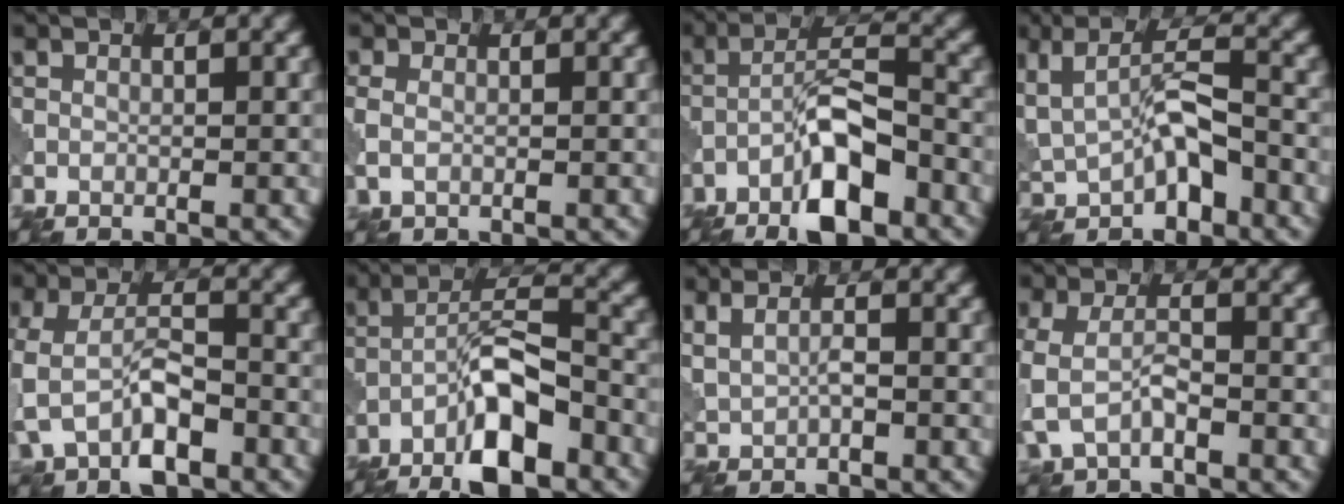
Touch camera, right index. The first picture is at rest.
{"total": 1.8, "force": [-0.1, 1.3, 1.3], "torque": [-0.032, -0.003, -0.001]}
{"total": 7.4, "force": [-4.2, 2.2, 5.7], "torque": [-0.094, 0.014, -0.078]}
{"total": 5.4, "force": [-0.7, 2.5, 4.7], "torque": [-0.081, 0.002, -0.013]}
{"total": 6.5, "force": [-2.3, 3.7, 4.9], "torque": [-0.109, -0.006, -0.046]}
{"total": 8.2, "force": [-4.9, 2.2, 6.2], "torque": [-0.100, 0.015, -0.092]}
{"total": 2.1, "force": [0.7, 1.0, 1.7], "torque": [-0.043, -0.001, 0.017]}
{"total": 4.2, "force": [-1.3, 2.4, 3.1], "torque": [-0.085, -0.005, -0.029]}